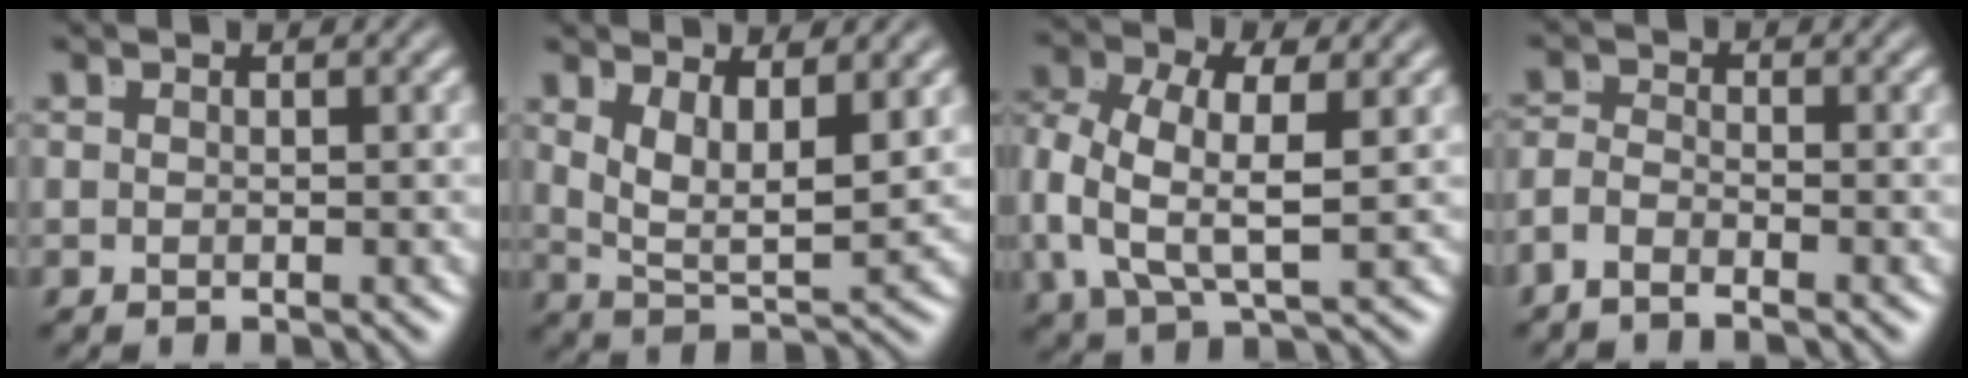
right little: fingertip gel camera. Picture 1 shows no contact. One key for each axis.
{"total": 4.8, "fx": 1.1, "fy": 2.8, "fz": 3.7, "tx": -0.080, "ty": -0.020, "tz": 0.021}
{"total": 6.0, "fx": 0.1, "fy": 3.5, "fz": 4.9, "tx": -0.120, "ty": -0.029, "tz": 0.014}
{"total": 2.4, "fx": -1.9, "fy": 1.0, "fz": 1.1, "tx": -0.029, "ty": -0.016, "tz": -0.031}